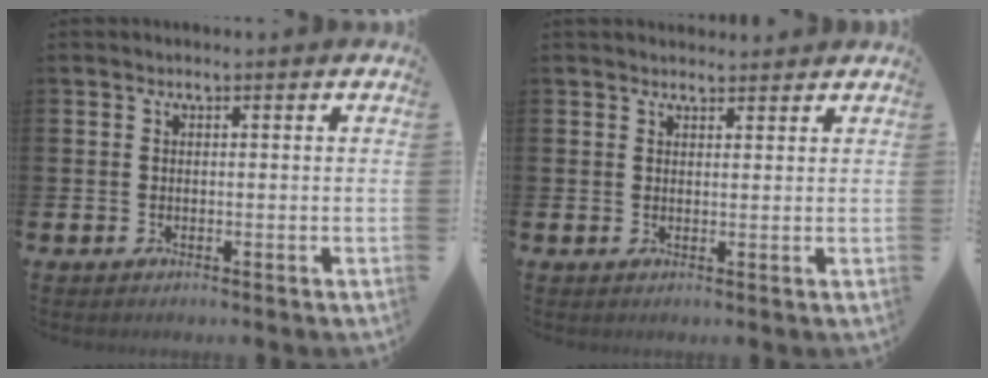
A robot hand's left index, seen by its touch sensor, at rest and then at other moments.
{"total": 1.9, "force": [1.8, 0.5, 0.1], "torque": [0.009, -0.007, 0.030]}